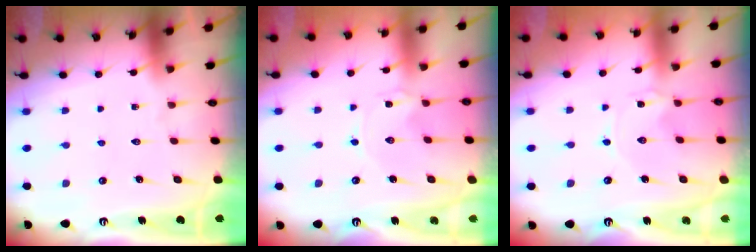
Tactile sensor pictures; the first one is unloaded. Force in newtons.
{"total": 0.0}
{"total": 0.0}